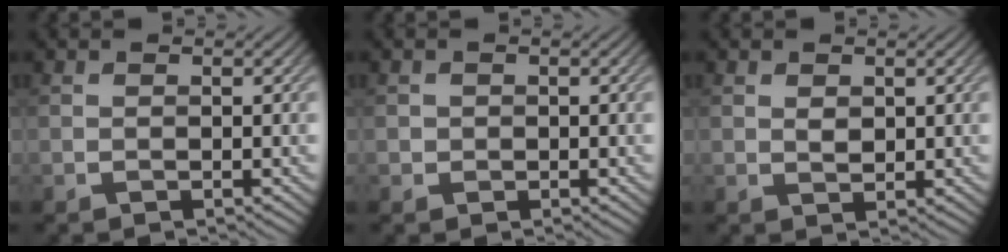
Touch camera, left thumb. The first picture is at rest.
{"total": 1.1, "force": [0.0, 1.1, 0.1], "torque": [0.001, -0.004, -0.004]}
{"total": 1.2, "force": [0.7, 0.8, 0.6], "torque": [-0.016, -0.002, 0.015]}